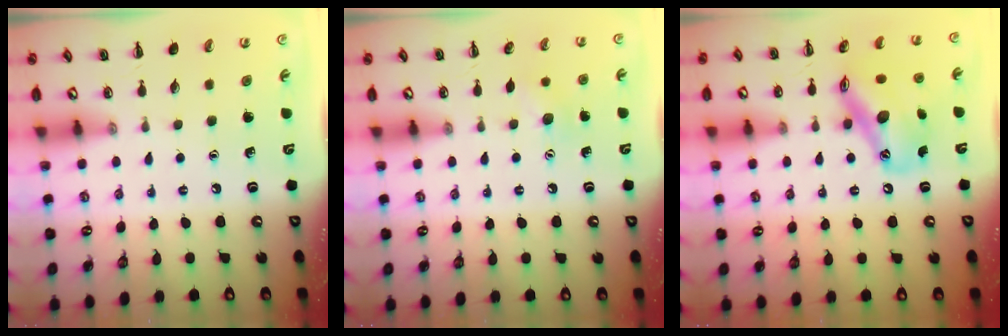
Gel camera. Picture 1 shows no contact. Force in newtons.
{"total": 6.5, "press": 6.3, "slide": 1.6}
{"total": 15.4, "press": 14.9, "slide": 3.9}